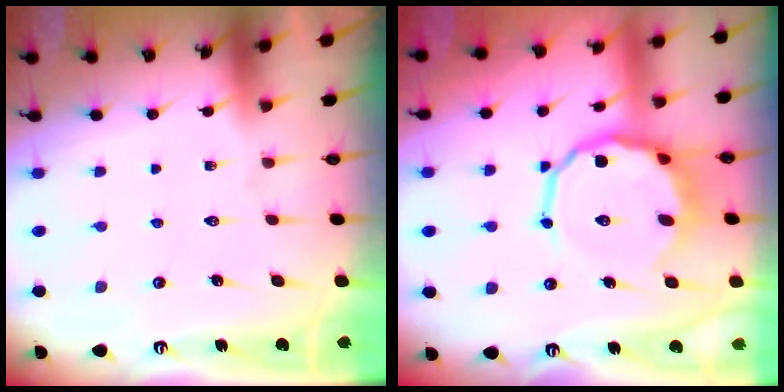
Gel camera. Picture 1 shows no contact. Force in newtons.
{"total": 11.0, "press": 10.5, "slide": 3.2}